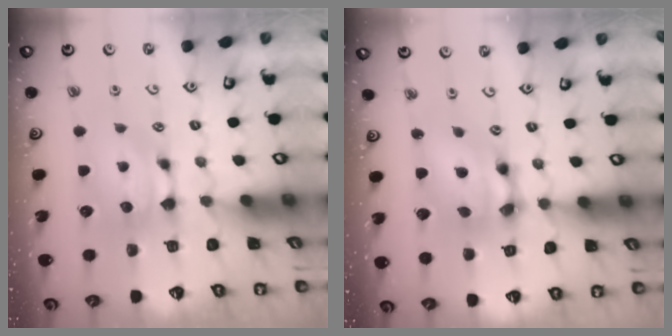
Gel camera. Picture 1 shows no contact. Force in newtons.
{"total": 7.5, "press": 6.9, "slide": 2.9}